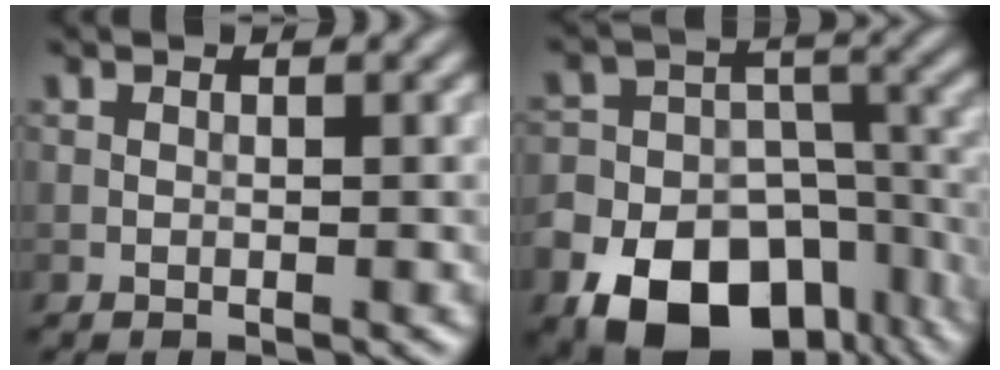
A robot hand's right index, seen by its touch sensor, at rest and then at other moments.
{"total": 16.3, "force": [-9.4, 11.4, 6.8], "torque": [-0.138, -0.039, -0.154]}